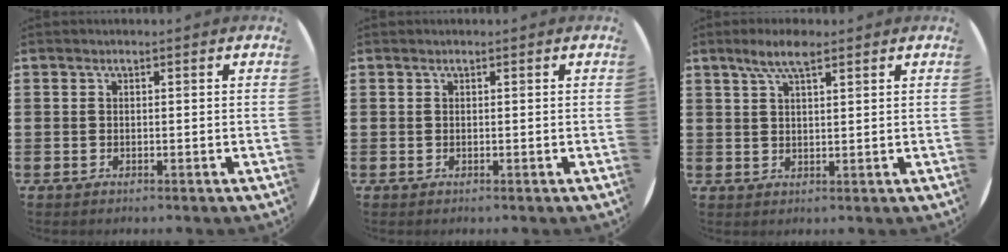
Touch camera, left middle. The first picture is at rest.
{"total": 0.0}
{"total": 4.6, "force": [3.1, 1.2, 3.2], "torque": [-0.062, 0.003, 0.053]}